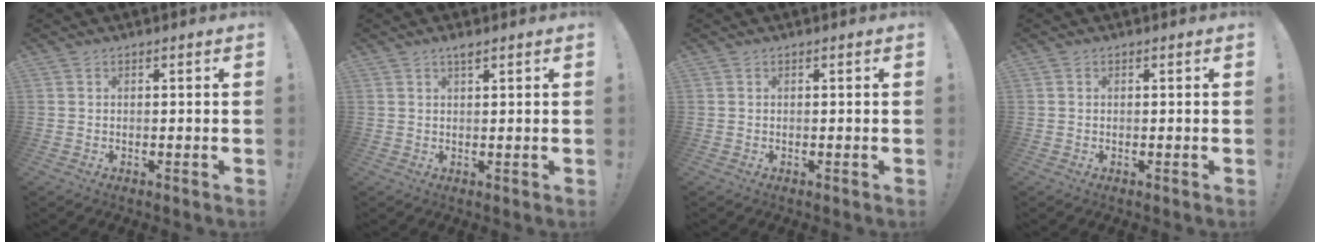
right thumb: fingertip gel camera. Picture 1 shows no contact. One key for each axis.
{"total": 1.9, "fx": 1.4, "fy": 0.2, "fz": 1.3, "tx": -0.023, "ty": -0.002, "tz": 0.022}
{"total": 0.0}
{"total": 0.0}